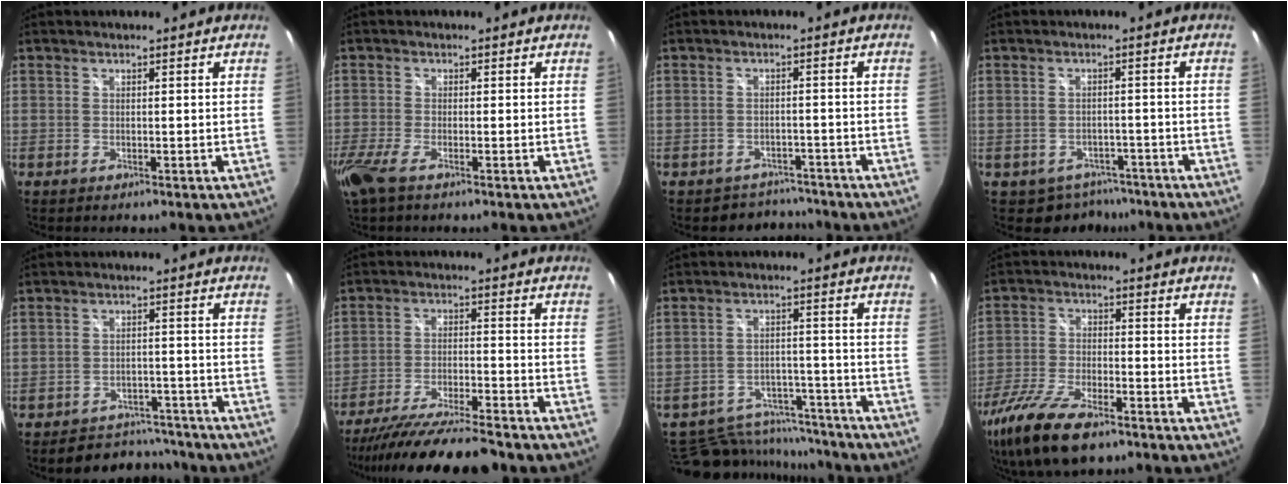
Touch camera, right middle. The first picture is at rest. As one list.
[{"total": 4.5, "force": [-3.0, 0.7, 3.3], "torque": [-0.080, -0.017, -0.061]}, {"total": 4.8, "force": [-4.2, 2.3, -0.6], "torque": [0.005, 0.018, -0.062]}, {"total": 5.9, "force": [-4.2, 4.0, 0.9], "torque": [-0.022, 0.009, -0.051]}, {"total": 9.0, "force": [-8.2, 3.8, 0.8], "torque": [-0.024, 0.029, -0.103]}, {"total": 17.6, "force": [-15.6, 1.5, 8.1], "torque": [-0.162, -0.038, -0.249]}, {"total": 14.8, "force": [-12.7, 6.7, 3.8], "torque": [-0.092, 0.021, -0.162]}, {"total": 14.9, "force": [-10.5, 5.2, 9.3], "torque": [-0.212, -0.038, -0.198]}]